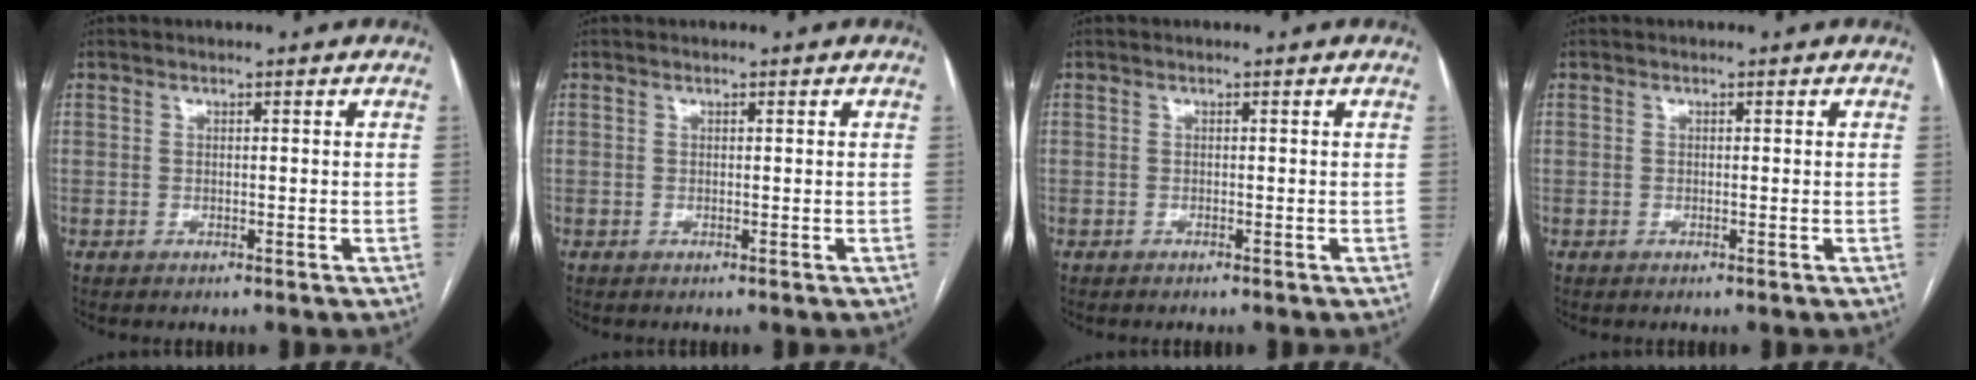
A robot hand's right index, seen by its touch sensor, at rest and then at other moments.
{"total": 0.0}
{"total": 0.0}
{"total": 0.0}